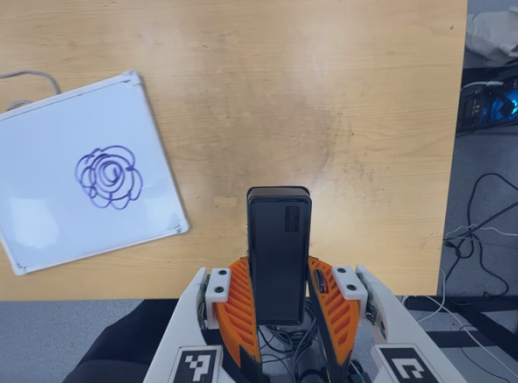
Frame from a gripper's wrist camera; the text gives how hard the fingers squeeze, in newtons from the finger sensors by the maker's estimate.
{"total": 4.8, "left": 3.4, "right": 6.1}